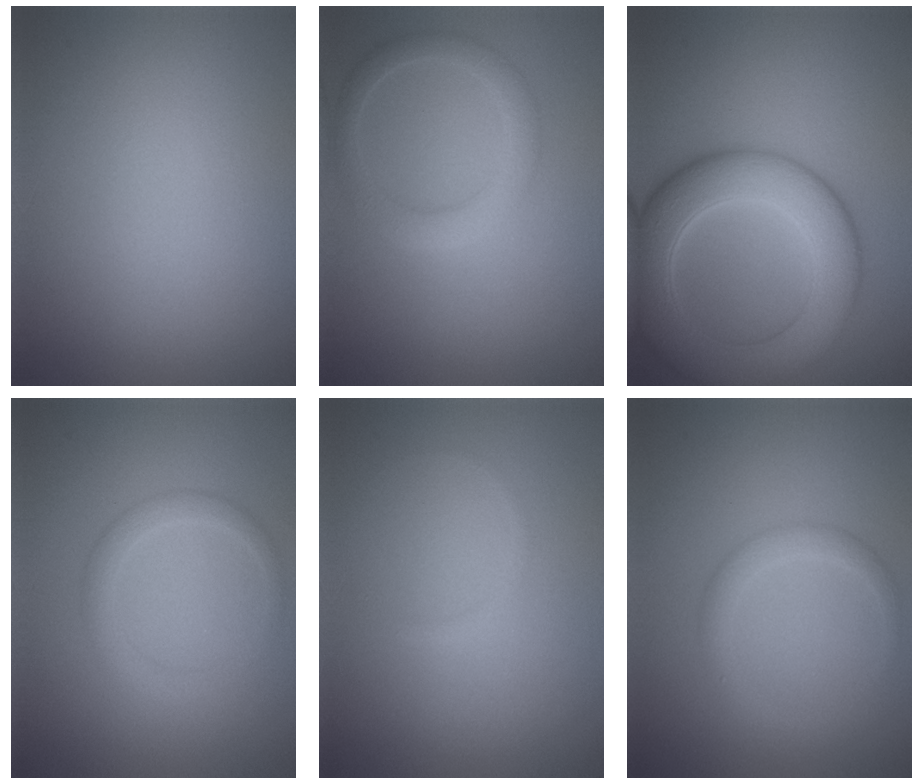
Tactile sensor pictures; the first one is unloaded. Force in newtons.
{"total": 2.7, "press": 2.7, "slide": 0.2}
{"total": 8.8, "press": 8.8, "slide": 0.1}
{"total": 1.9, "press": 1.9, "slide": 0.1}
{"total": 0.5, "press": 0.5, "slide": 0.1}
{"total": 2.0, "press": 2.0, "slide": 0.0}